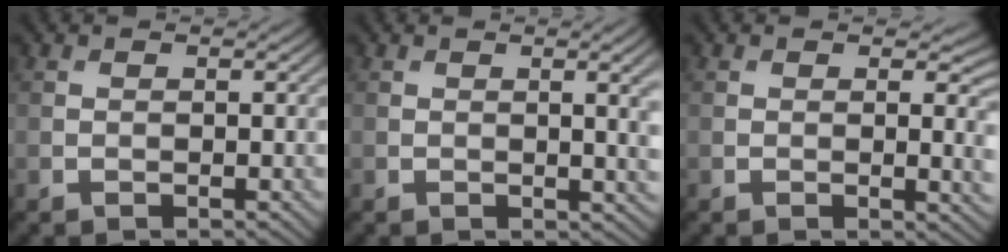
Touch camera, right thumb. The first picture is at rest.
{"total": 3.1, "force": [0.3, 0.7, 3.0], "torque": [-0.043, 0.003, 0.005]}
{"total": 4.0, "force": [0.3, 1.6, 3.6], "torque": [-0.046, -0.005, 0.006]}